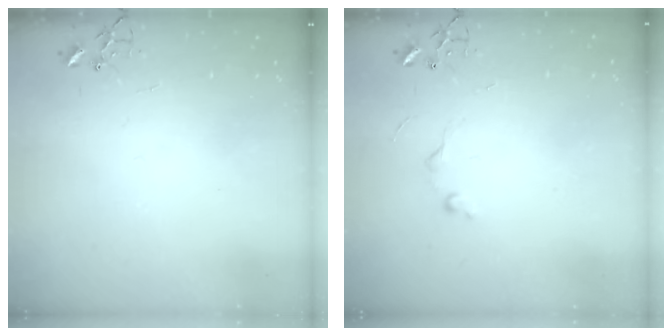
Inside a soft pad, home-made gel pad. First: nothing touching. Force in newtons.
{"total": 6.8, "press": 6.7, "slide": 0.8}